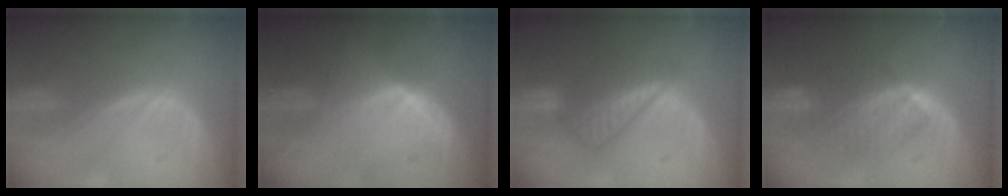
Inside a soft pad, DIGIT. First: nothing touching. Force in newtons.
{"total": 6.5, "press": 6.2, "slide": 1.8}
{"total": 6.3, "press": 6.3, "slide": 0.2}
{"total": 7.5, "press": 7.3, "slide": 1.6}